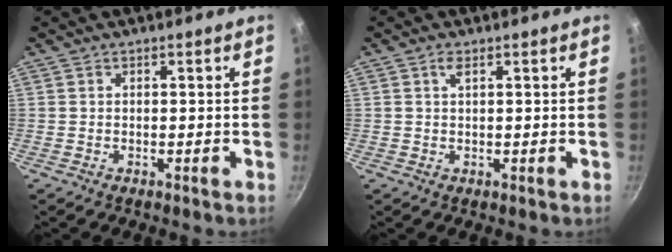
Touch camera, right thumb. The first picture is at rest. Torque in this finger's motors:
{"motor_torque": [-0.35, -0.41, -0.39, 0.15, 0.02]}